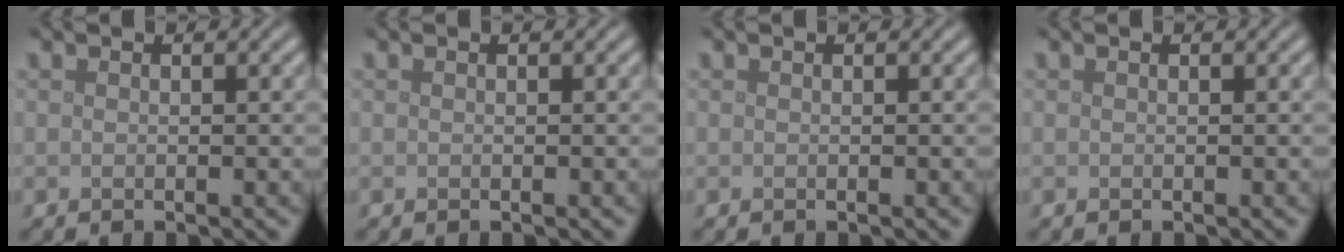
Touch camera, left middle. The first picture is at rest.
{"total": 0.0}
{"total": 0.0}
{"total": 0.0}